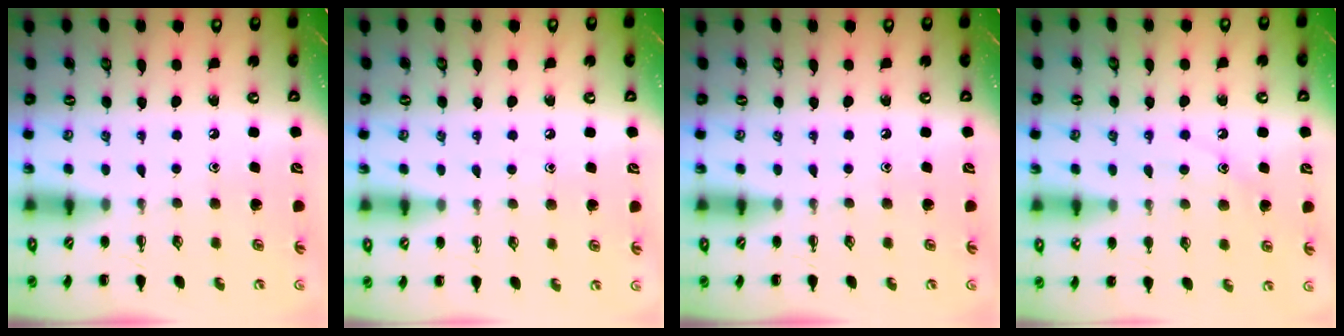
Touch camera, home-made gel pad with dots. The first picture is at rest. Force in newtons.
{"total": 5.0, "press": 4.8, "slide": 1.4}
{"total": 0.0}
{"total": 9.2, "press": 9.1, "slide": 1.5}